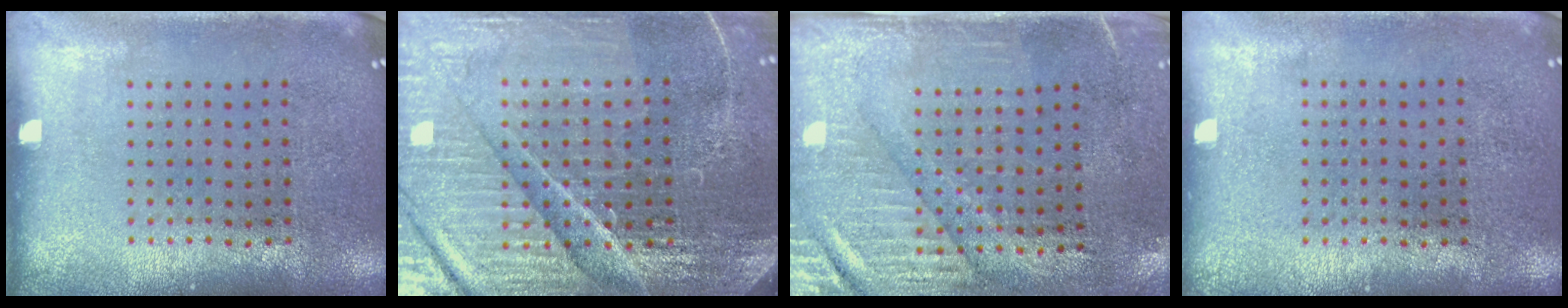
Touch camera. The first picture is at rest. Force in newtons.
{"total": 6.1, "press": 5.5, "slide": 2.7}
{"total": 3.0, "press": 2.6, "slide": 1.5}
{"total": 0.0}